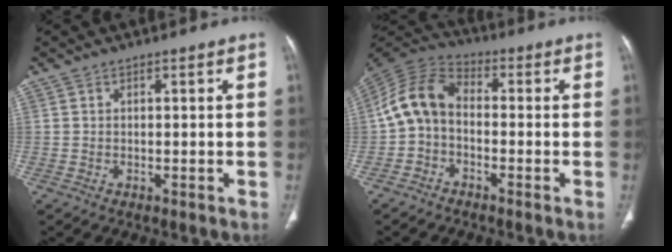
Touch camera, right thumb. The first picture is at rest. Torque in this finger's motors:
{"motor_torque": [-0.18, 0.80, 0.96, -0.64, 0.21]}